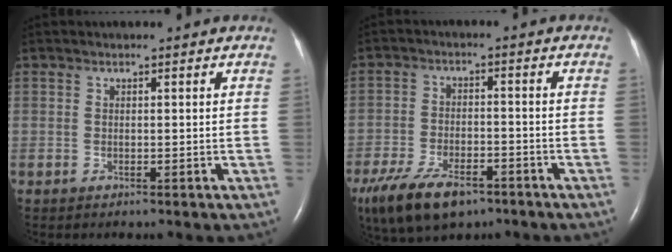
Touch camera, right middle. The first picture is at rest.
{"total": 11.9, "force": [-7.9, 5.1, 7.2], "torque": [-0.146, -0.015, -0.136]}